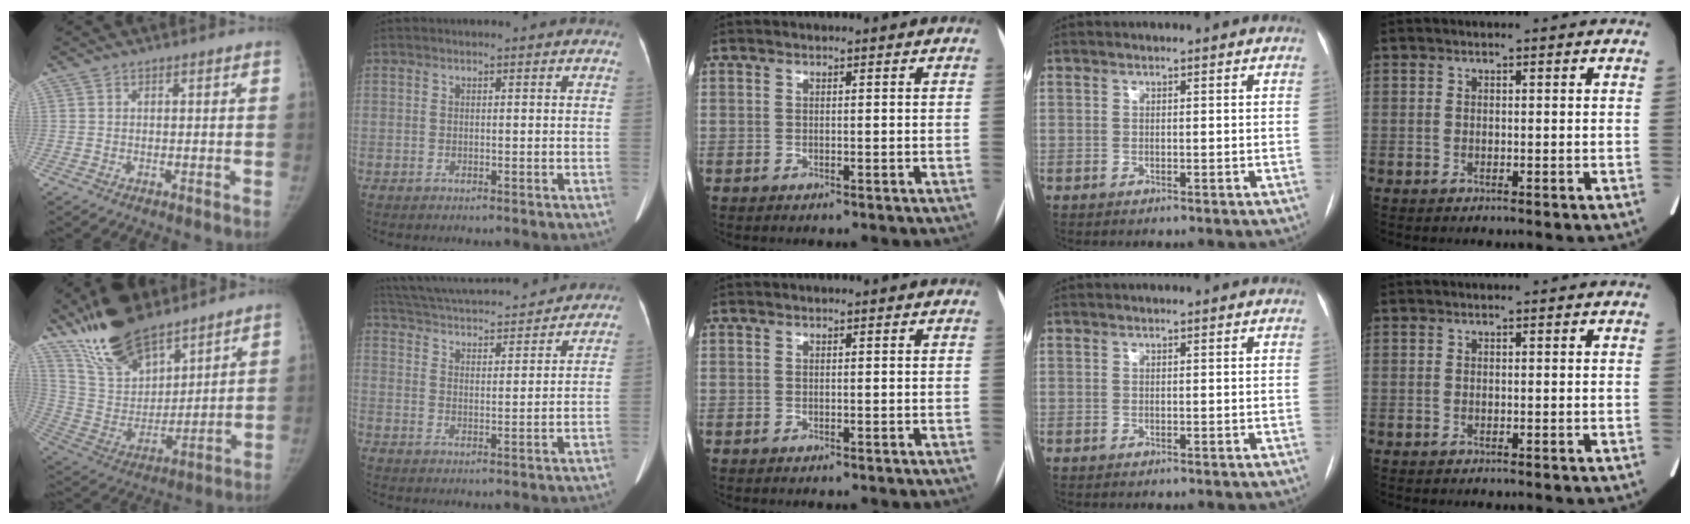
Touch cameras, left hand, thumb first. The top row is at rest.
{"thumb": {"total": 19.3, "force": [14.8, 7.8, 9.6], "torque": [-0.140, -0.068, 0.284]}, "index": {"total": 19.4, "force": [17.9, 3.0, 6.8], "torque": [-0.124, 0.024, 0.262]}}